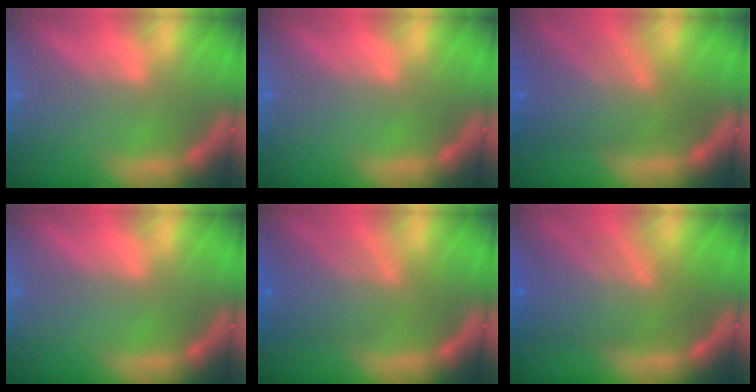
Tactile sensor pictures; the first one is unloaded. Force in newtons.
{"total": 0.0}
{"total": 7.6}
{"total": 0.0}
{"total": 6.0}
{"total": 8.1}